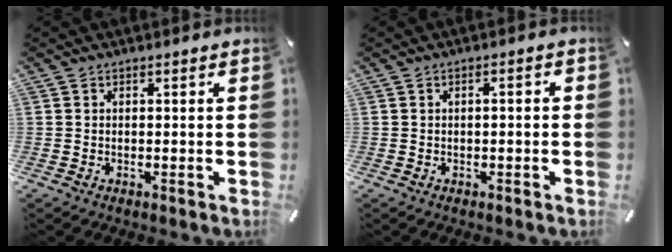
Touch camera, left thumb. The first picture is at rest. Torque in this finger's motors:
{"motor_torque": [-0.16, -0.47, 0.02, 0.11, -0.01]}